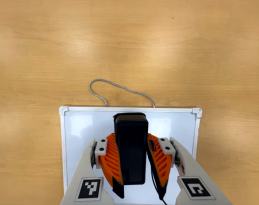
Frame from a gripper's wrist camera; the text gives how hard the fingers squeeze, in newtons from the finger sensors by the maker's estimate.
{"total": 9.6, "left": 8.3, "right": 11.0}